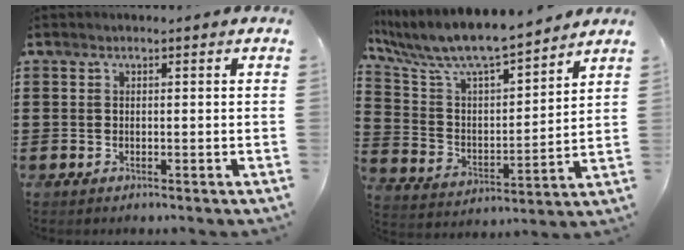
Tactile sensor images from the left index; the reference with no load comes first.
{"total": 7.8, "force": [7.0, 1.1, 3.4], "torque": [-0.099, -0.053, 0.115]}